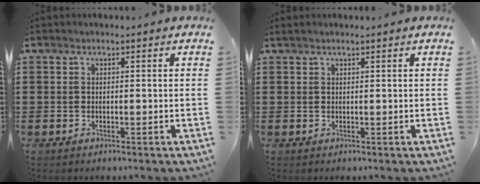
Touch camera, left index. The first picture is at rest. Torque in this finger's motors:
{"motor_torque": [0.22, 0.25, 0.00, 0.00]}